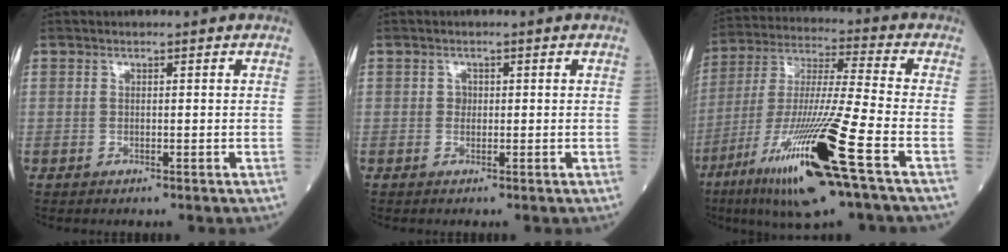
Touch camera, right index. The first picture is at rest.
{"total": 0.8, "force": [0.1, 0.8, 0.3], "torque": [-0.003, 0.004, 0.004]}
{"total": 19.6, "force": [-9.2, 0.0, 17.3], "torque": [-0.355, -0.041, -0.169]}